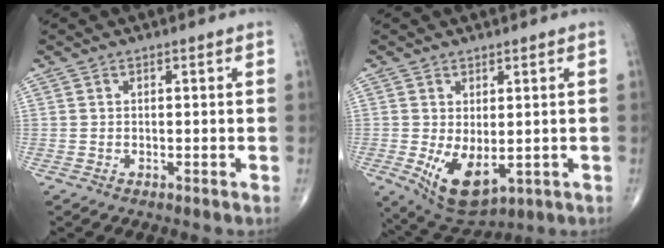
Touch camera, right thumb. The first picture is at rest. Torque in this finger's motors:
{"motor_torque": [0.10, 0.37, 0.63, 0.41, 0.26]}